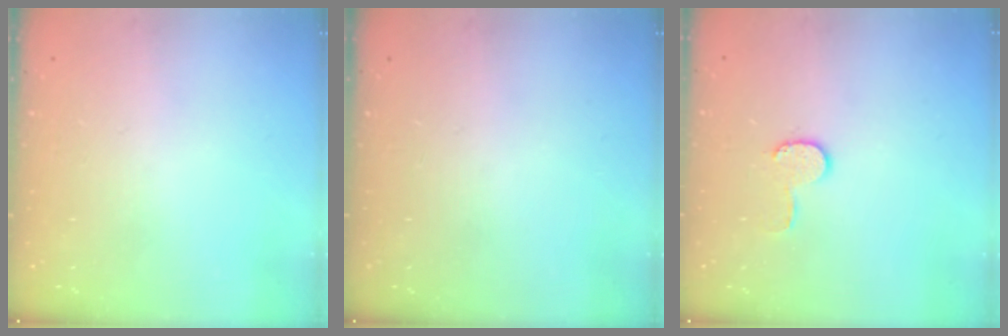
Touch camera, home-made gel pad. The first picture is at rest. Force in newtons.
{"total": 0.0}
{"total": 6.4, "press": 6.4, "slide": 0.6}